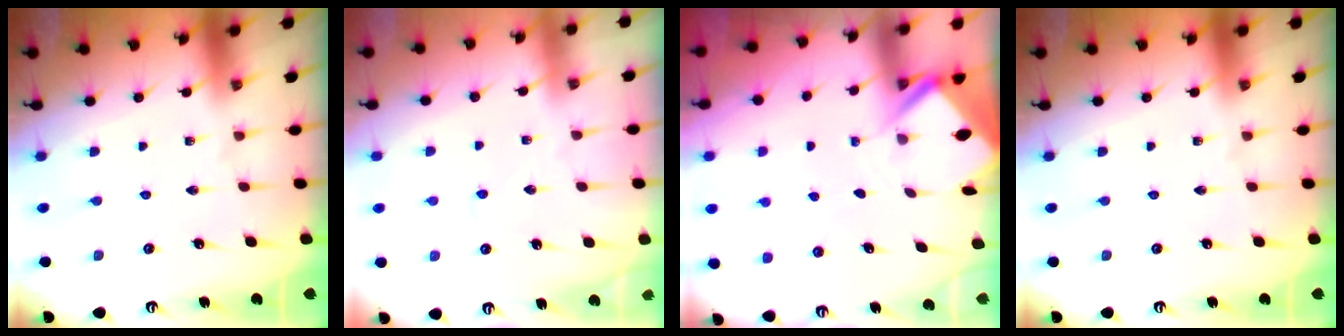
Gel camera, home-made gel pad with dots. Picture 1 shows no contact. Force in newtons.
{"total": 1.7, "press": 1.7, "slide": 0.3}
{"total": 3.1, "press": 3.1, "slide": 0.3}
{"total": 0.0}